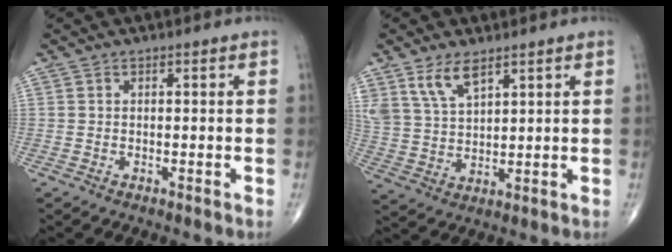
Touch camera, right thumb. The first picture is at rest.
{"total": 7.2, "force": [4.8, 3.1, 4.4], "torque": [-0.080, -0.020, 0.103]}